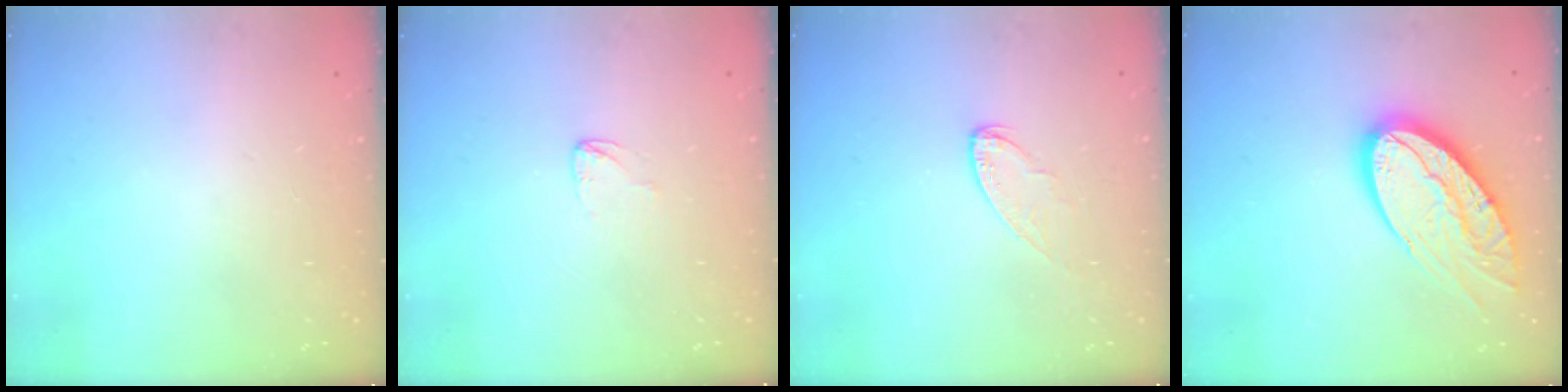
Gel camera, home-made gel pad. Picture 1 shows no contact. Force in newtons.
{"total": 2.0, "press": 2.0, "slide": 0.1}
{"total": 5.5, "press": 5.5, "slide": 0.4}
{"total": 19.8, "press": 19.8, "slide": 1.2}